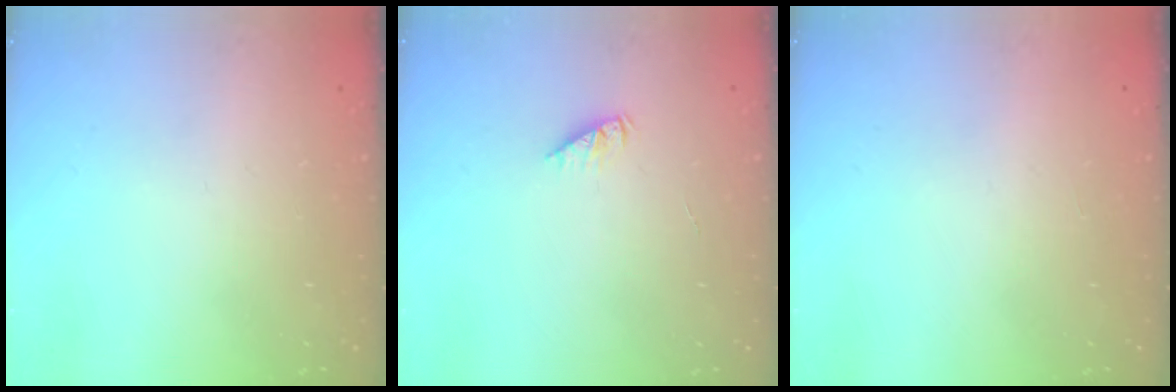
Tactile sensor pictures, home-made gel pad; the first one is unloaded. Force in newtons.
{"total": 2.3, "press": 2.3, "slide": 0.3}
{"total": 0.0}